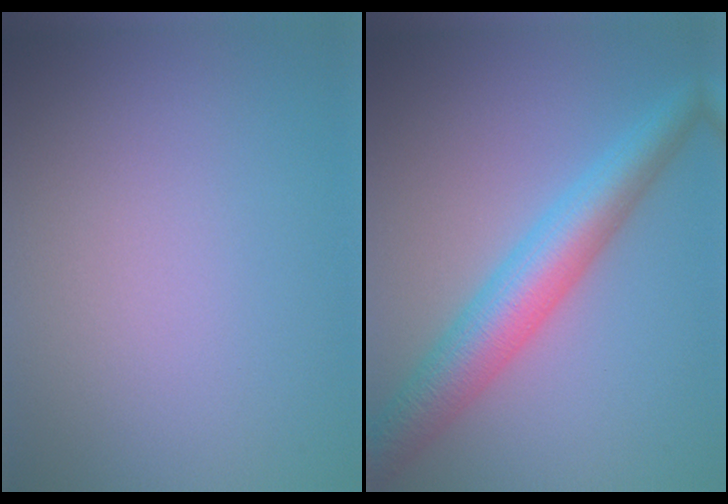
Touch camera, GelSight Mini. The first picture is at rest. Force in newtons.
{"total": 6.4, "press": 6.4, "slide": 0.2}